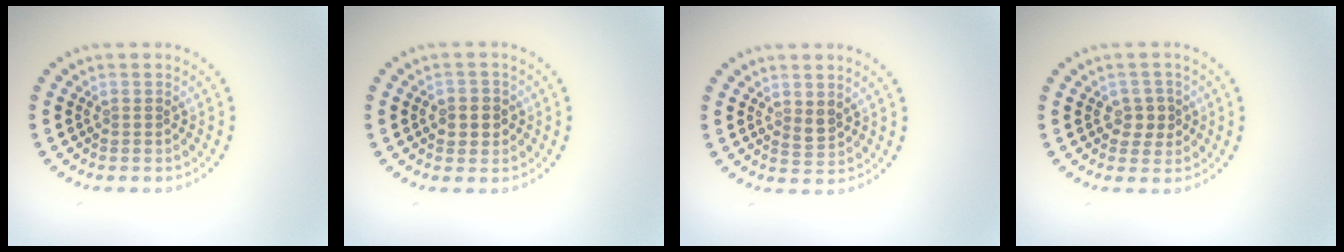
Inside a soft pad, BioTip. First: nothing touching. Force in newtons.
{"total": 2.5, "press": 2.4, "slide": 0.6}
{"total": 1.3, "press": 1.2, "slide": 0.5}
{"total": 2.2, "press": 2.1, "slide": 0.8}